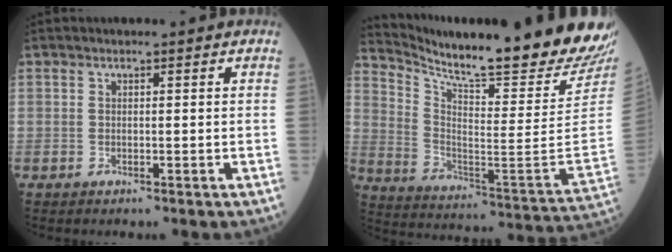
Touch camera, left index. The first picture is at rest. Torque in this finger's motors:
{"motor_torque": [0.04, -1.48, 0.24, 0.13]}